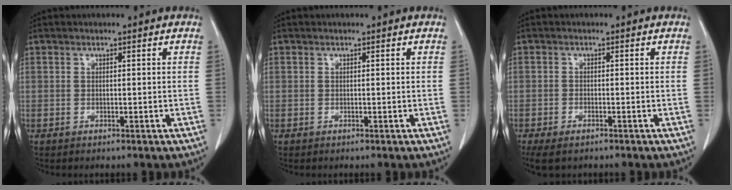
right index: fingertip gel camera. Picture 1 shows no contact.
{"total": 0.0}
{"total": 4.6, "force": [-3.4, 1.9, 2.5], "torque": [-0.043, -0.010, -0.052]}